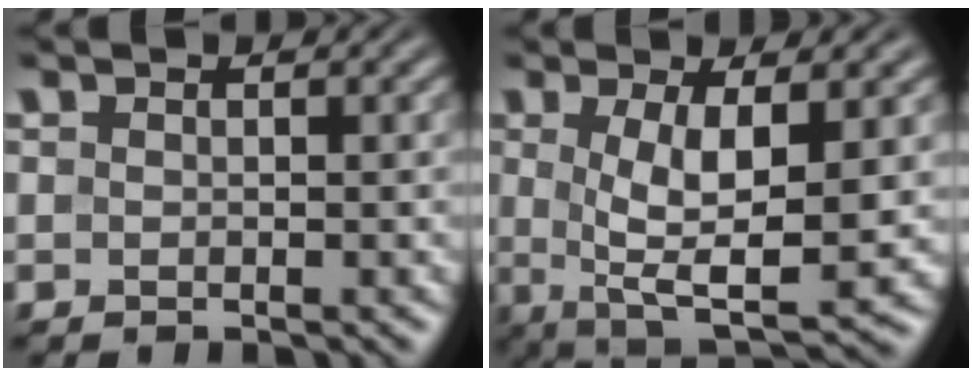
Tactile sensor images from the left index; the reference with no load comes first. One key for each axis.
{"total": 8.0, "fx": 0.4, "fy": 2.5, "fz": 7.6, "tx": -0.132, "ty": -0.007, "tz": 0.011}